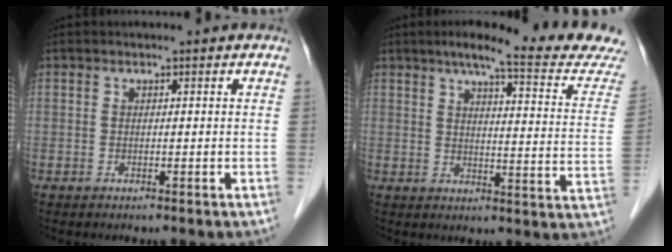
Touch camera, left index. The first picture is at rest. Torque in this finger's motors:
{"motor_torque": [0.57, -0.63, 0.12, -0.01]}